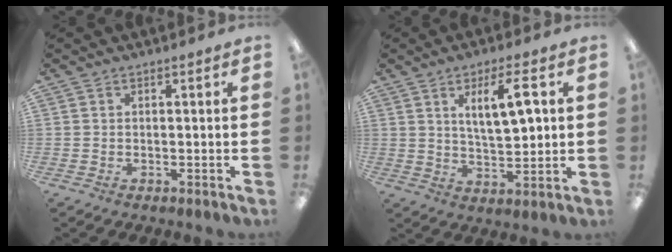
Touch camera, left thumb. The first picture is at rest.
{"total": 9.2, "force": [3.8, 3.0, 7.8], "torque": [-0.133, -0.004, 0.061]}